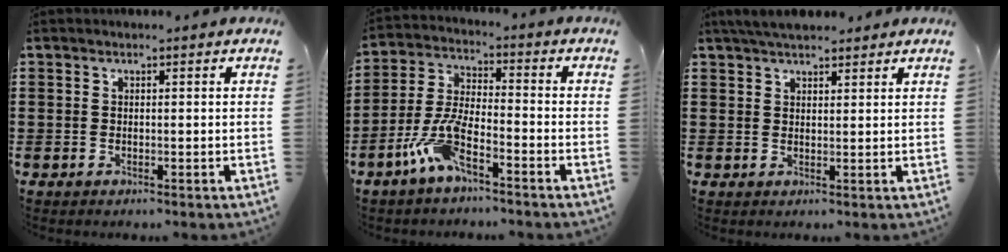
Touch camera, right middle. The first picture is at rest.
{"total": 7.9, "force": [-5.0, 1.9, 5.8], "torque": [-0.144, -0.010, -0.099]}
{"total": 3.6, "force": [3.4, 0.9, 1.1], "torque": [-0.032, -0.003, 0.065]}